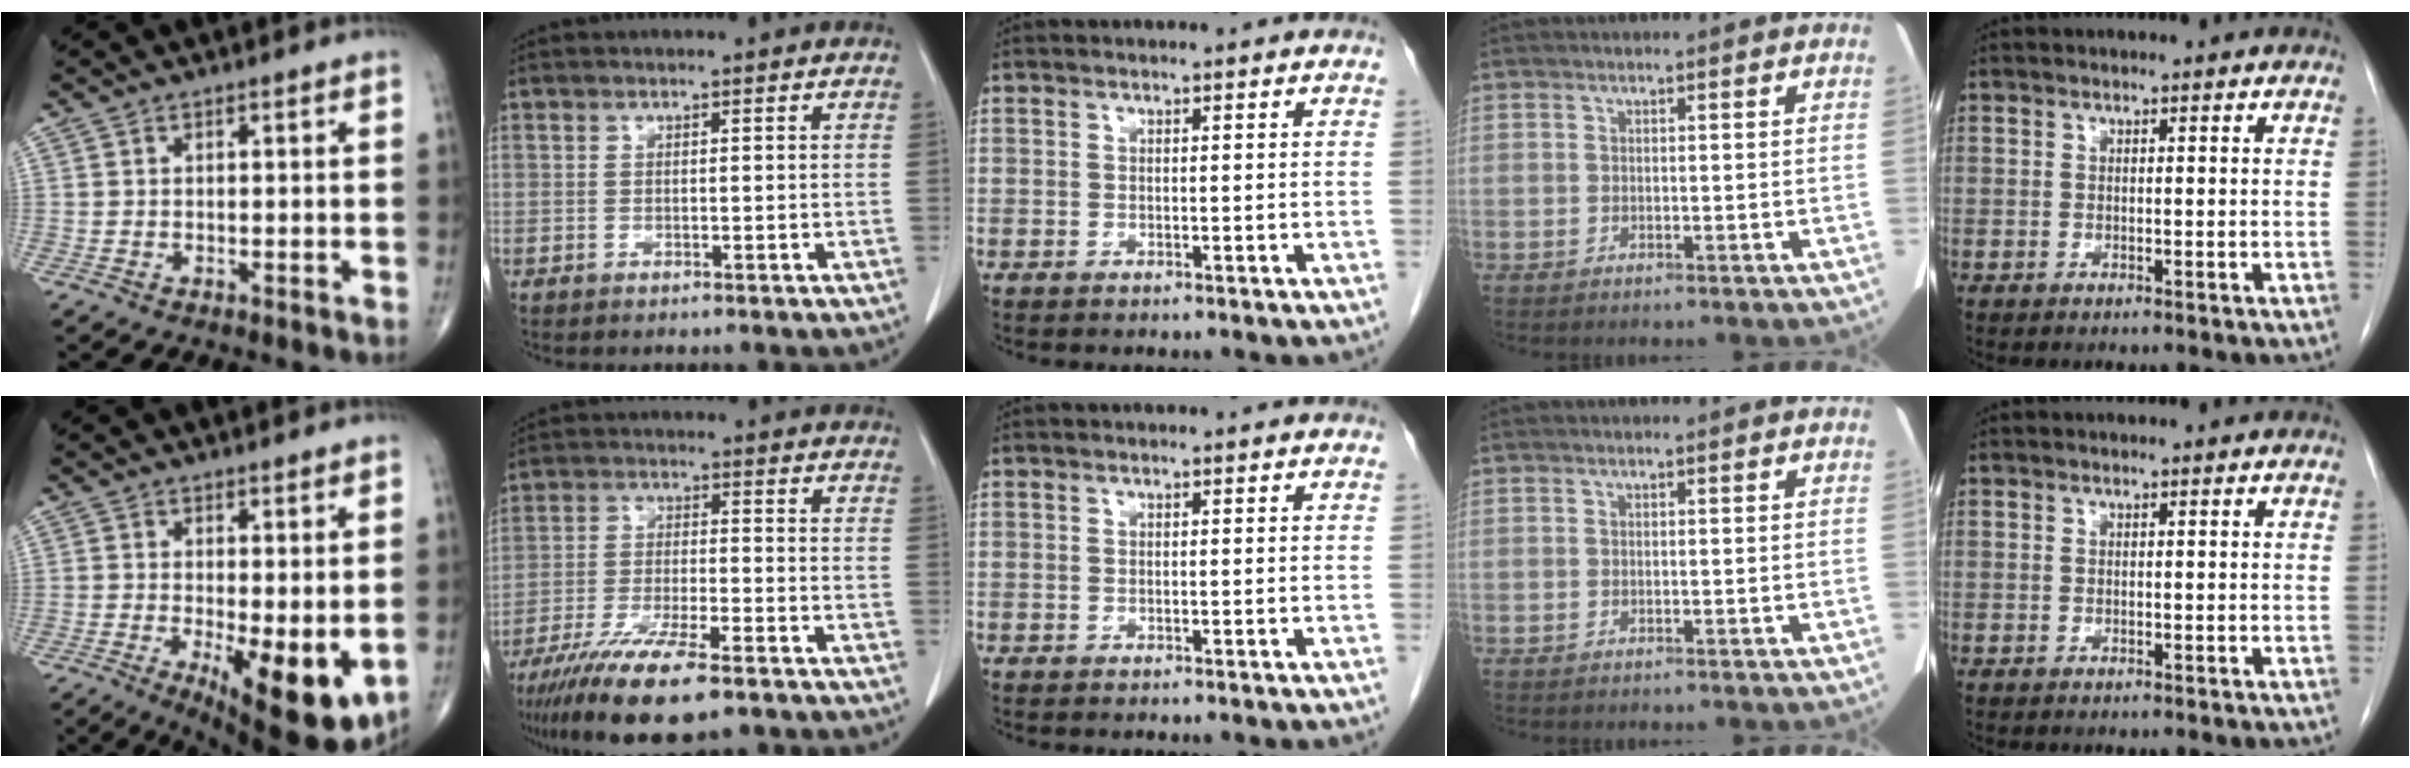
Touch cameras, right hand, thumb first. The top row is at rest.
{"thumb": {"total": 12.6, "force": [-2.5, 4.5, 11.5], "torque": [-0.161, -0.029, -0.023]}, "index": {"total": 14.4, "force": [-10.4, 2.4, 9.6], "torque": [-0.180, -0.036, -0.176]}}